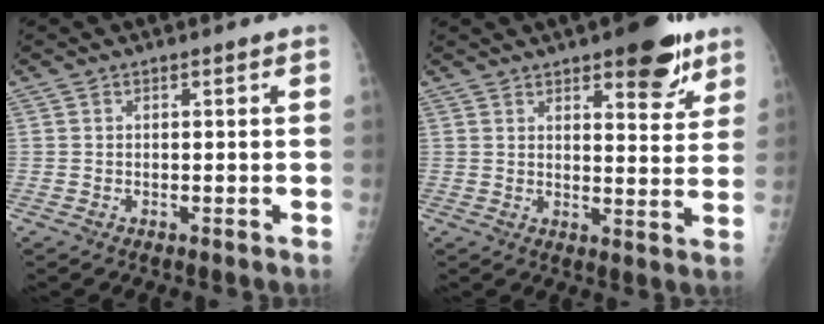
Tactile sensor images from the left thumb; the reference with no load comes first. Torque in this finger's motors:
{"motor_torque": [3.44, 1.56, 0.51, -0.64, 0.07]}